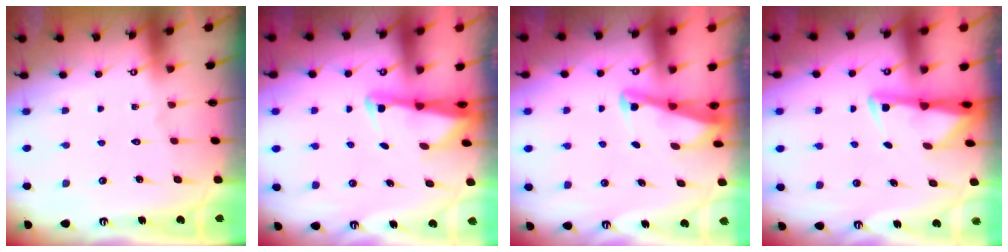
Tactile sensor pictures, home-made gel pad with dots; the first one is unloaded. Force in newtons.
{"total": 2.4, "press": 2.3, "slide": 0.5}
{"total": 2.7, "press": 2.7, "slide": 0.3}
{"total": 3.0, "press": 2.9, "slide": 0.6}